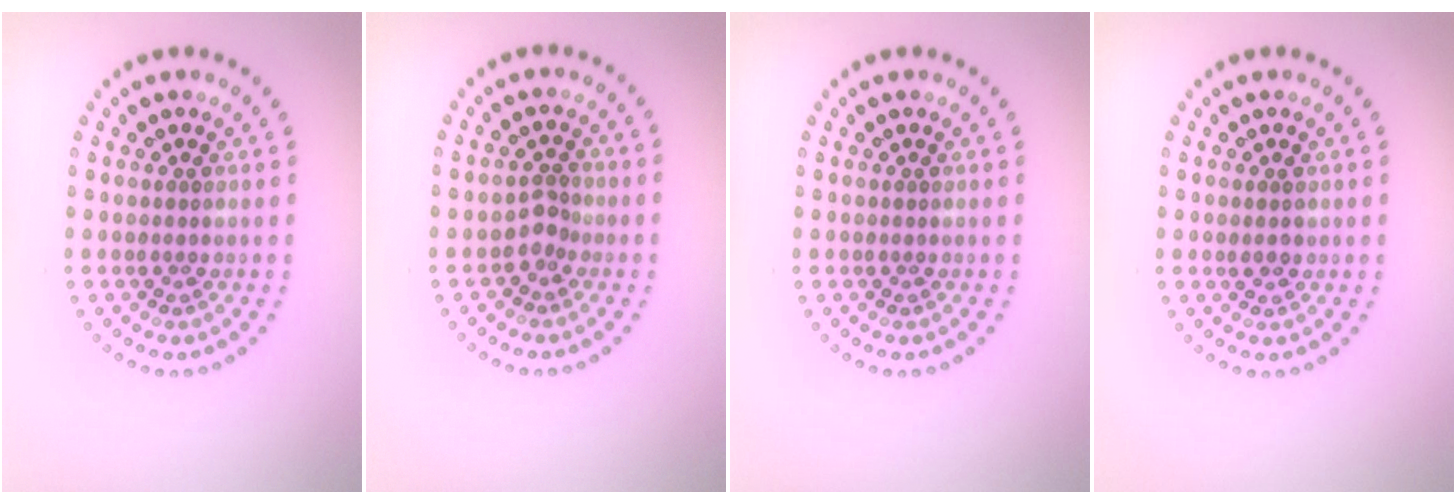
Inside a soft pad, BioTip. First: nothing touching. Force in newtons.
{"total": 1.4, "press": 1.0, "slide": 0.9}
{"total": 0.0}
{"total": 1.1, "press": 1.1, "slide": 0.1}